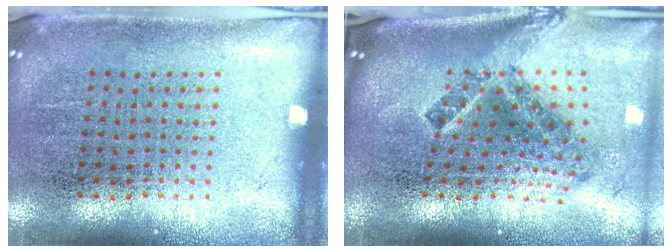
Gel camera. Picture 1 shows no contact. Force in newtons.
{"total": 2.5, "press": 1.5, "slide": 2.0}